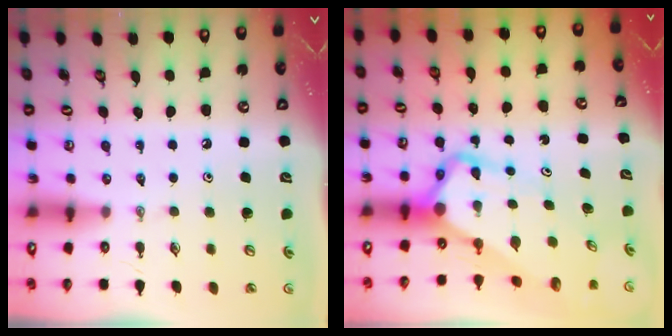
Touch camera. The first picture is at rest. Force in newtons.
{"total": 7.8, "press": 7.7, "slide": 0.7}